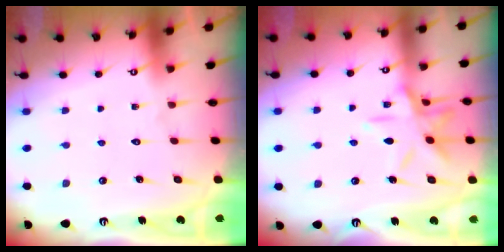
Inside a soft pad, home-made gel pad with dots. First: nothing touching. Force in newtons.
{"total": 12.3, "press": 12.2, "slide": 0.9}